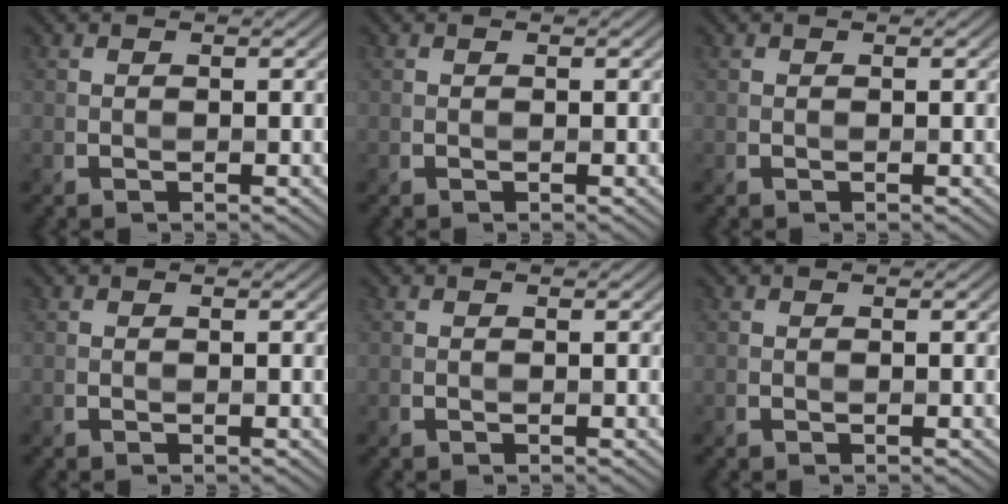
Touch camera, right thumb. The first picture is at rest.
{"total": 0.0}
{"total": 0.0}
{"total": 0.0}
{"total": 0.0}
{"total": 0.0}